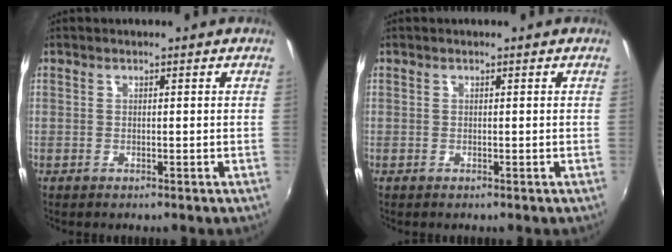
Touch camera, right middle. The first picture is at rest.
{"total": 0.0}